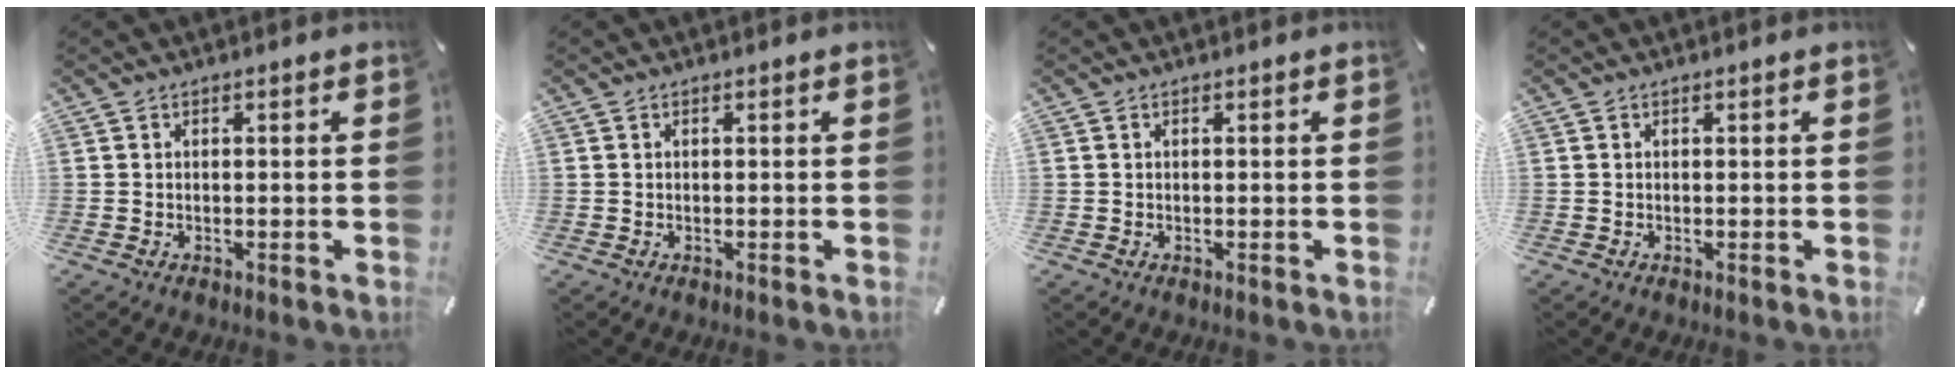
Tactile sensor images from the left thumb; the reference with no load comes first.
{"total": 0.0}
{"total": 0.0}
{"total": 0.0}